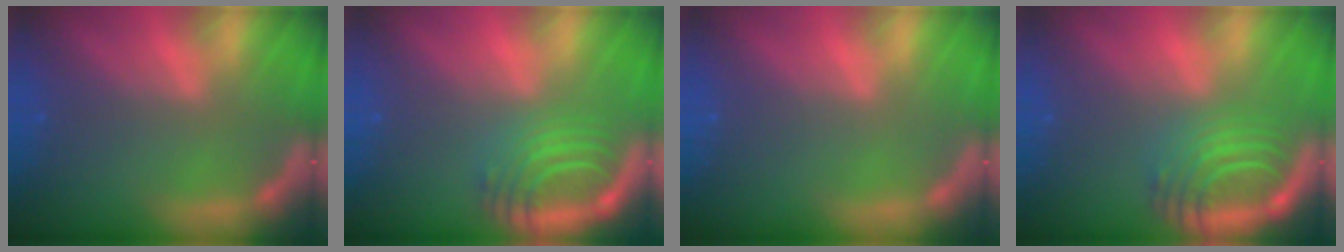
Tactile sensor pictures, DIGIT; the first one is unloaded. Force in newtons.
{"total": 6.5}
{"total": 0.0}
{"total": 7.1}